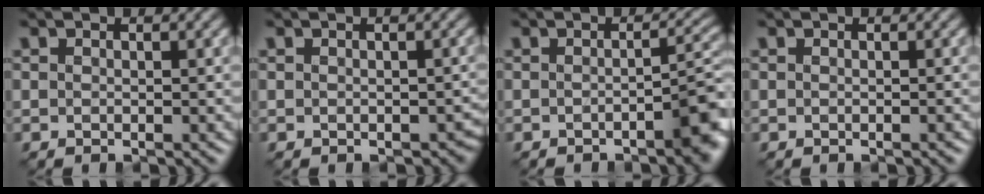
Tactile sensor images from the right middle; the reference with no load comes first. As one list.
[{"total": 2.9, "force": [-0.3, 2.2, 1.8], "torque": [-0.025, -0.011, -0.008]}, {"total": 3.8, "force": [-1.9, 1.1, 3.2], "torque": [-0.035, 0.004, -0.037]}, {"total": 0.0}]